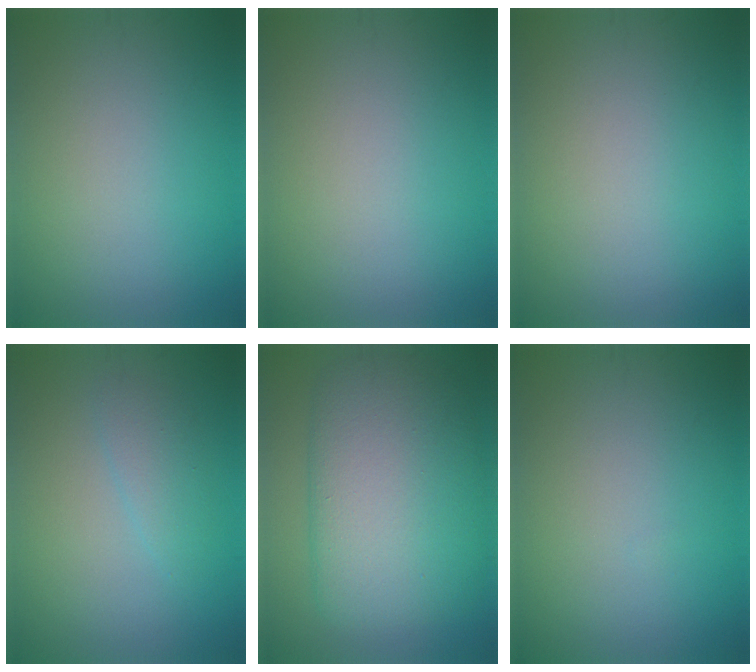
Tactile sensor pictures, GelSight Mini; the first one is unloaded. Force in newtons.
{"total": 0.0}
{"total": 0.0}
{"total": 1.6, "press": 1.6, "slide": 0.1}
{"total": 10.1, "press": 10.0, "slide": 0.7}
{"total": 0.0}